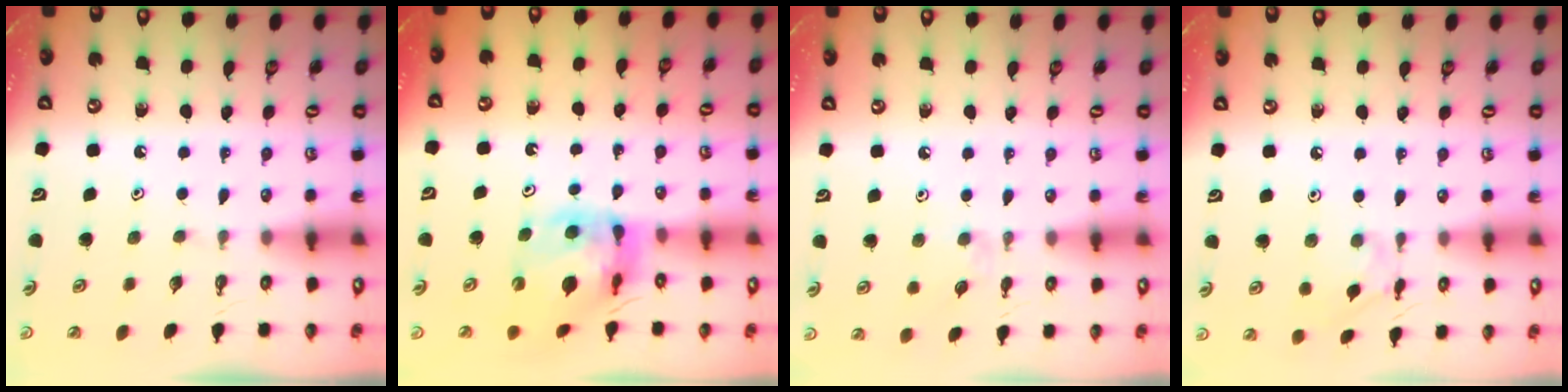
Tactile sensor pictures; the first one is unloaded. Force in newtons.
{"total": 12.6, "press": 12.5, "slide": 1.4}
{"total": 2.6, "press": 2.5, "slide": 0.4}
{"total": 6.6, "press": 6.6, "slide": 0.4}